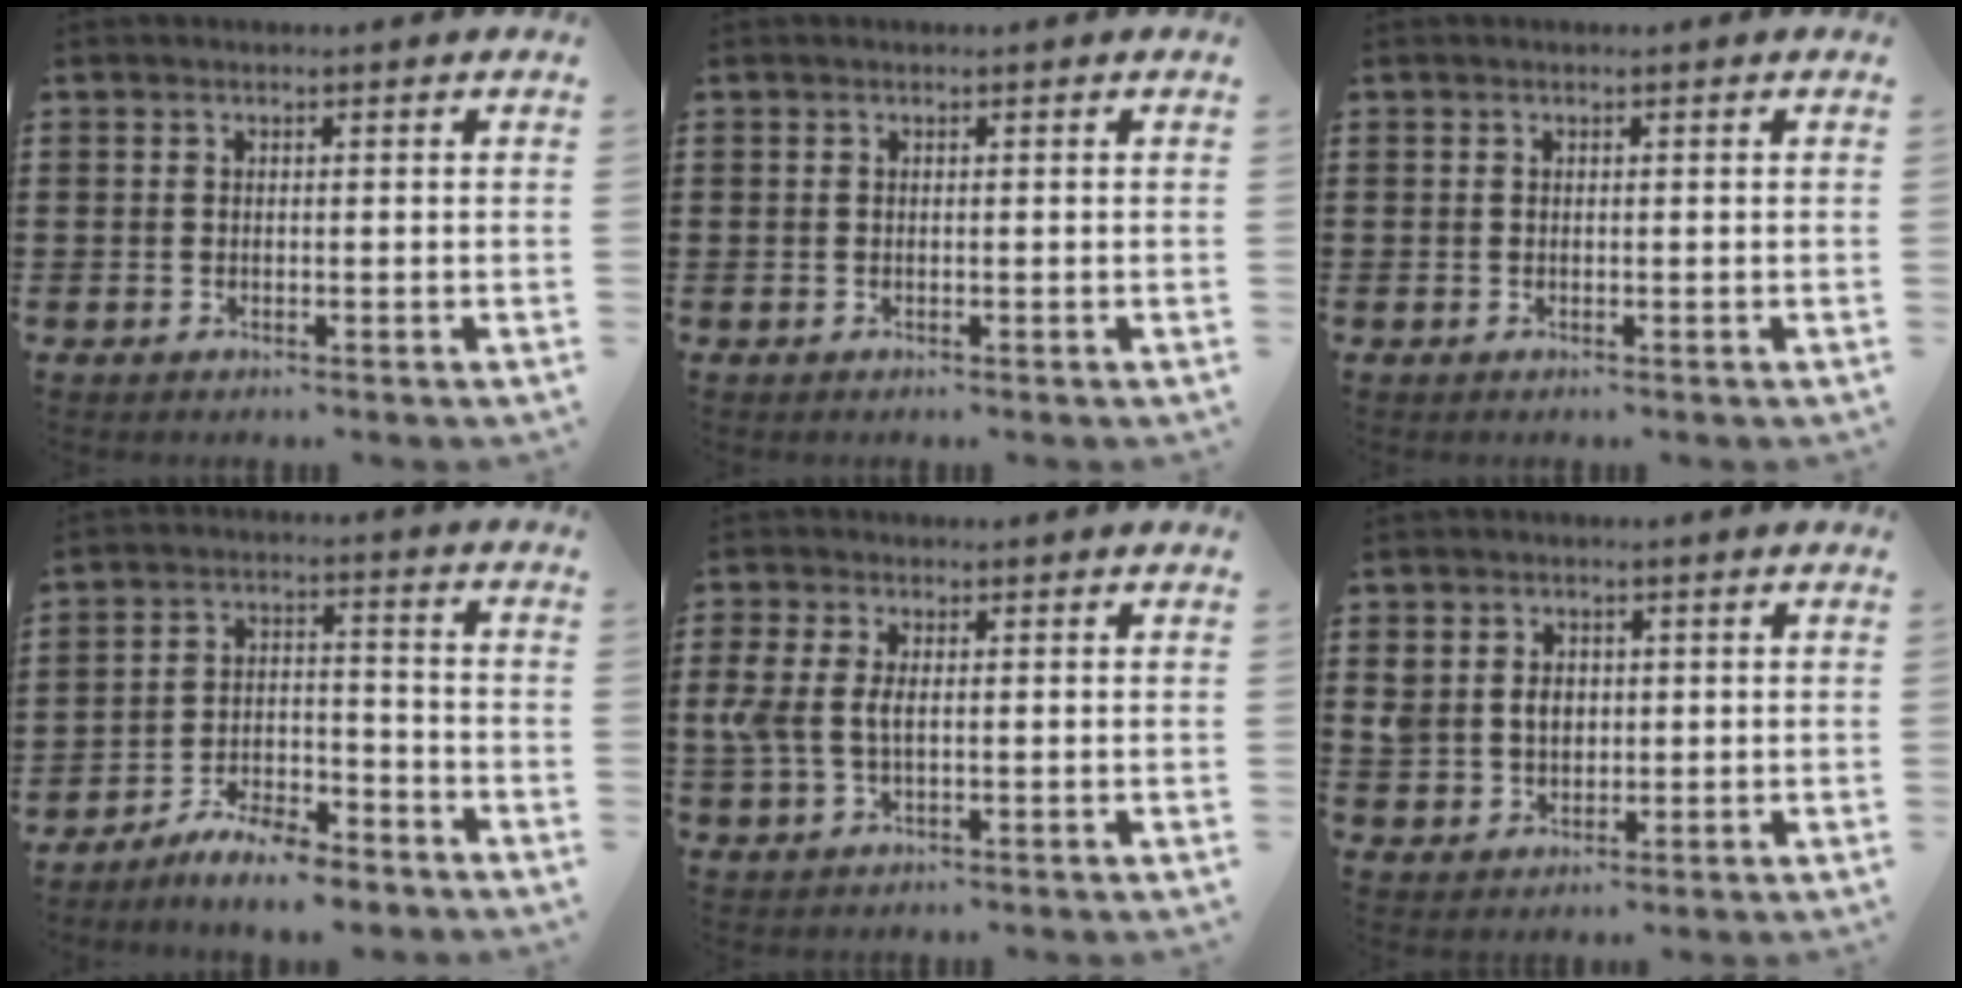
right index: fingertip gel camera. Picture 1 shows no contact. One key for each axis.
{"total": 0.0}
{"total": 0.0}
{"total": 6.4, "fx": -6.0, "fy": 0.7, "fz": 2.1, "tx": -0.039, "ty": 0.008, "tz": -0.113}
{"total": 3.9, "fx": 0.2, "fy": 2.0, "fz": 3.3, "tx": -0.089, "ty": -0.002, "tz": -0.005}
{"total": 3.9, "fx": 0.5, "fy": 3.3, "fz": 2.0, "tx": -0.051, "ty": 0.011, "tz": 0.007}